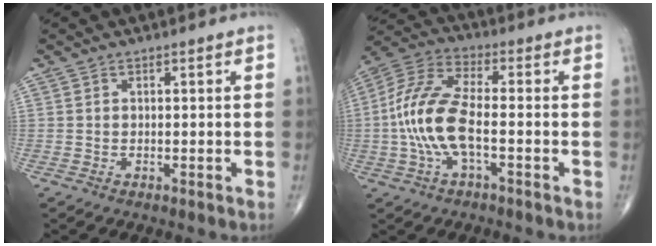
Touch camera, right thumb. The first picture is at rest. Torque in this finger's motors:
{"motor_torque": [1.88, 2.95, 1.20, -0.12, 0.46]}